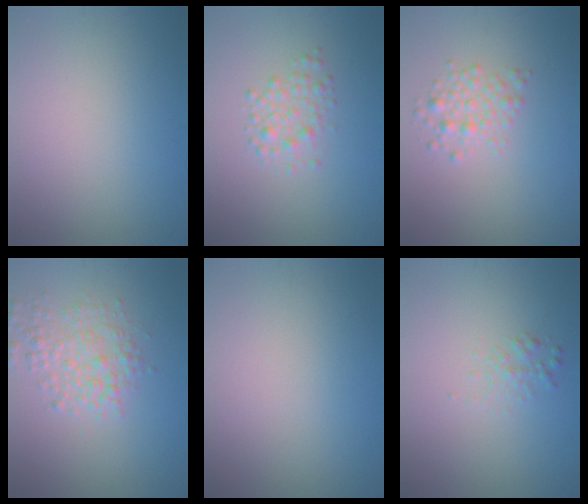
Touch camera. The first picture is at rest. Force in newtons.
{"total": 2.1, "press": 2.1, "slide": 0.0}
{"total": 2.1, "press": 2.1, "slide": 0.2}
{"total": 3.1, "press": 3.1, "slide": 0.1}
{"total": 0.0}
{"total": 1.0, "press": 1.0, "slide": 0.0}